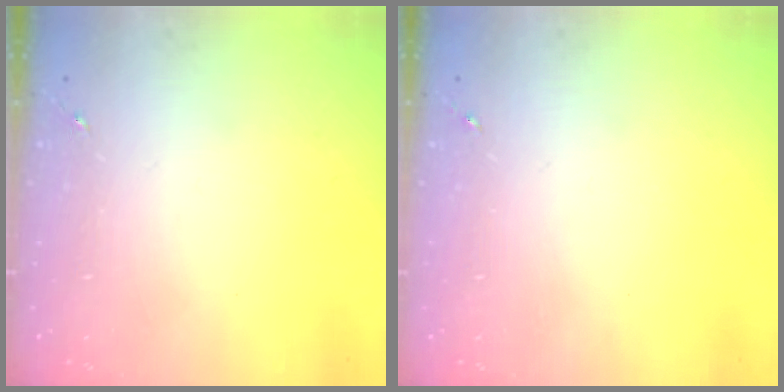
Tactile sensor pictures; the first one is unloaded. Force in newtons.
{"total": 0.0}